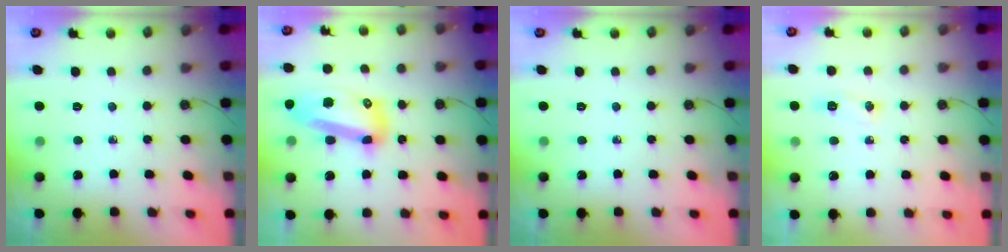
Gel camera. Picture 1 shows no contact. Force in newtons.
{"total": 15.6, "press": 15.5, "slide": 1.8}
{"total": 0.0}
{"total": 6.5, "press": 5.3, "slide": 3.8}